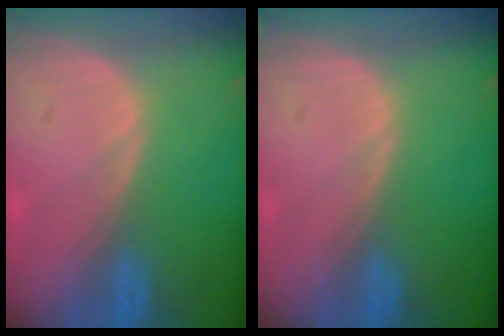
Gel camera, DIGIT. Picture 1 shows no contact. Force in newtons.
{"total": 0.0}